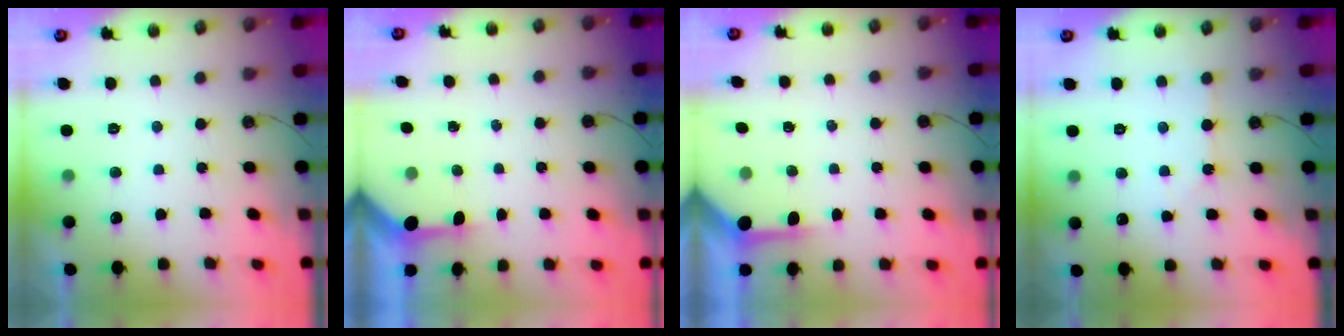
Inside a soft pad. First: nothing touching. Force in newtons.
{"total": 3.2, "press": 3.2, "slide": 0.2}
{"total": 3.9, "press": 3.9, "slide": 0.5}
{"total": 3.8, "press": 3.8, "slide": 0.6}